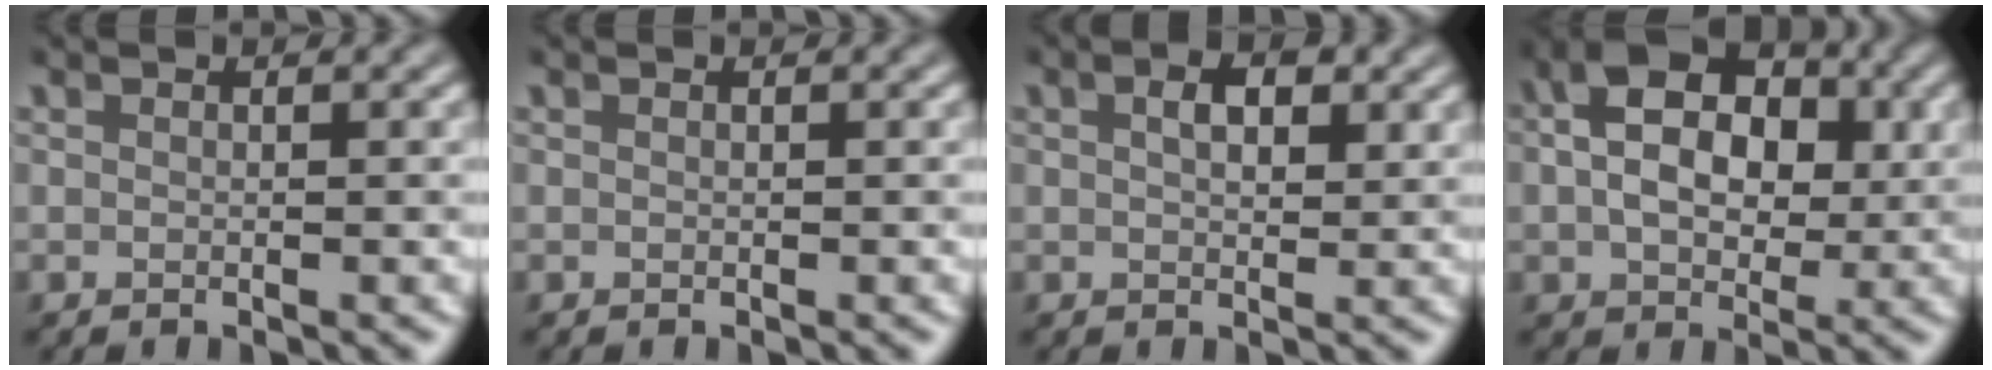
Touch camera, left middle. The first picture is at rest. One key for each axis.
{"total": 0.0}
{"total": 2.7, "fx": 0.9, "fy": 1.5, "fz": 2.1, "tx": -0.036, "ty": 0.002, "tz": 0.016}
{"total": 7.6, "fx": 1.0, "fy": 5.1, "fz": 5.6, "tx": -0.093, "ty": 0.017, "tz": 0.008}